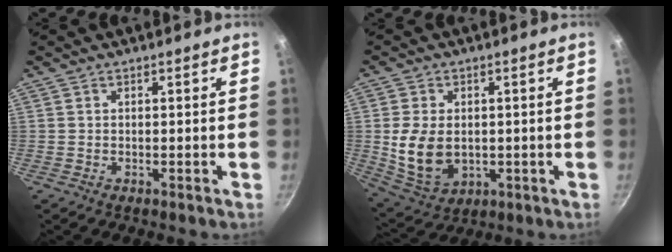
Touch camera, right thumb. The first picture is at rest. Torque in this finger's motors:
{"motor_torque": [-0.57, 0.98, 0.06, 0.12, 0.10]}